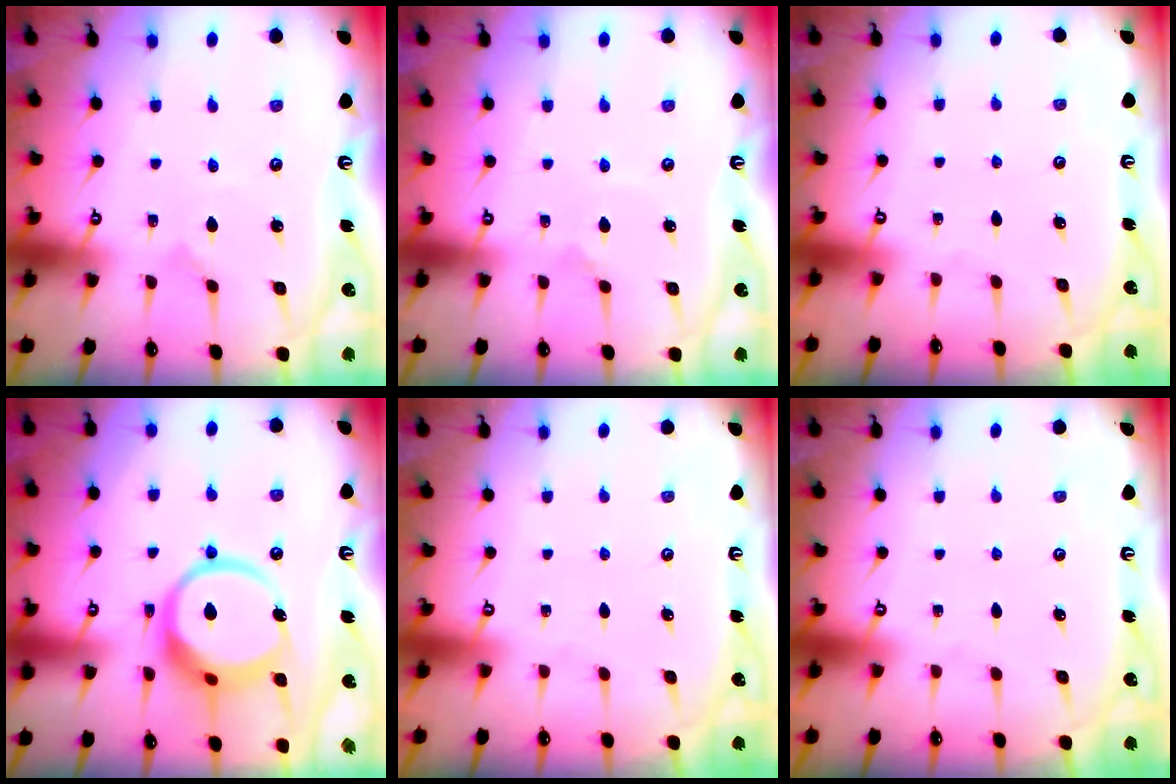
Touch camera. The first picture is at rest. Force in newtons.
{"total": 1.3, "press": 1.2, "slide": 0.4}
{"total": 0.0}
{"total": 13.8, "press": 13.7, "slide": 1.7}
{"total": 0.0}
{"total": 0.0}